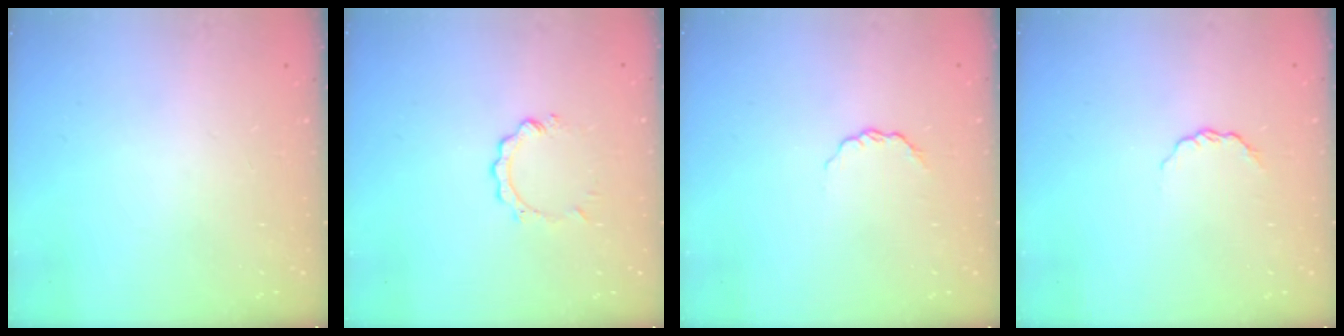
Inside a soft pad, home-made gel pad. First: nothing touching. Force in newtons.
{"total": 2.1, "press": 2.1, "slide": 0.2}
{"total": 3.3, "press": 3.3, "slide": 0.3}
{"total": 3.3, "press": 3.3, "slide": 0.3}